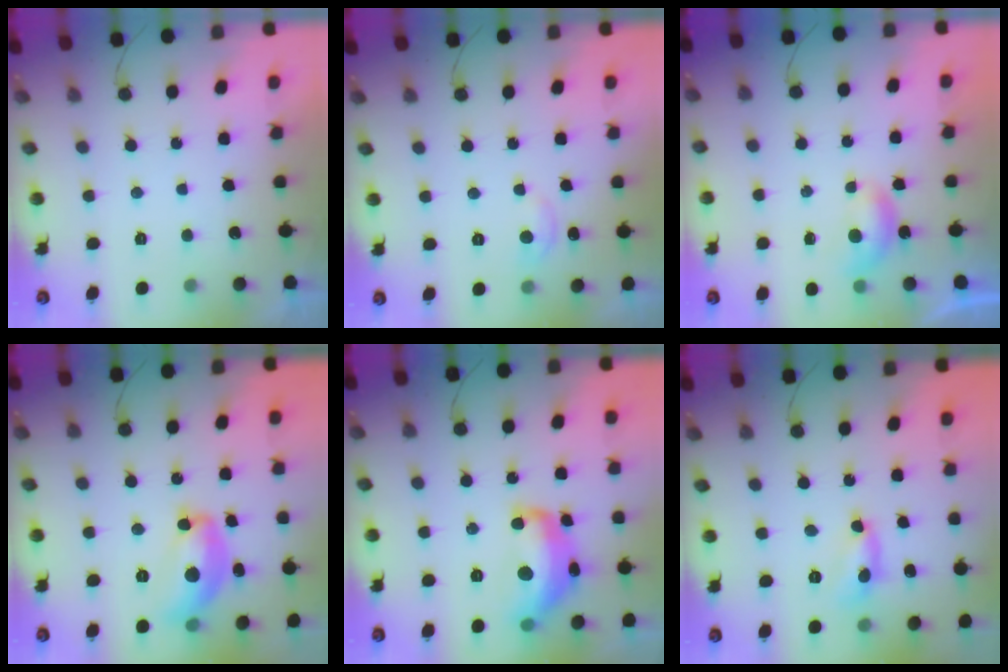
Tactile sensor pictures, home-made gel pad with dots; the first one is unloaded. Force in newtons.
{"total": 6.5, "press": 6.5, "slide": 0.6}
{"total": 4.0, "press": 4.0, "slide": 0.4}
{"total": 14.9, "press": 14.9, "slide": 0.7}
{"total": 15.0, "press": 15.0, "slide": 1.1}
{"total": 4.9, "press": 4.8, "slide": 0.4}